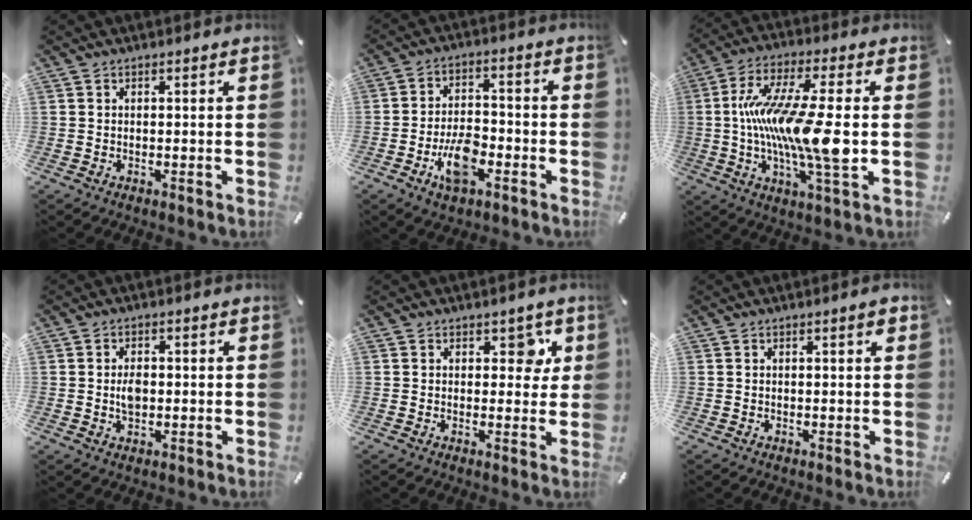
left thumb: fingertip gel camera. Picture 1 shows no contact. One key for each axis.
{"total": 9.6, "fx": -4.4, "fy": 5.1, "fz": 6.8, "tx": -0.135, "ty": 0.018, "tz": -0.078}
{"total": 18.0, "fx": -0.9, "fy": 3.5, "fz": 17.7, "tx": -0.331, "ty": -0.011, "tz": -0.021}
{"total": 3.4, "fx": -0.1, "fy": 2.4, "fz": 2.5, "tx": -0.042, "ty": -0.004, "tz": -0.007}
{"total": 5.1, "fx": 2.2, "fy": 3.3, "fz": 3.3, "tx": -0.016, "ty": -0.010, "tz": 0.027}
{"total": 1.3, "fx": 0.5, "fy": 0.3, "fz": 1.1, "tx": -0.023, "ty": 0.005, "tz": 0.007}